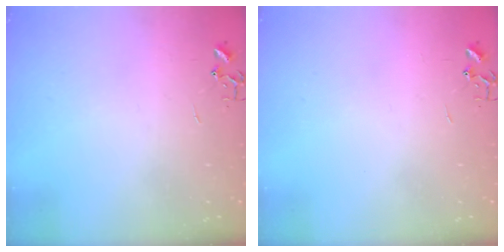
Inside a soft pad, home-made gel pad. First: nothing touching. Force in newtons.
{"total": 0.0}